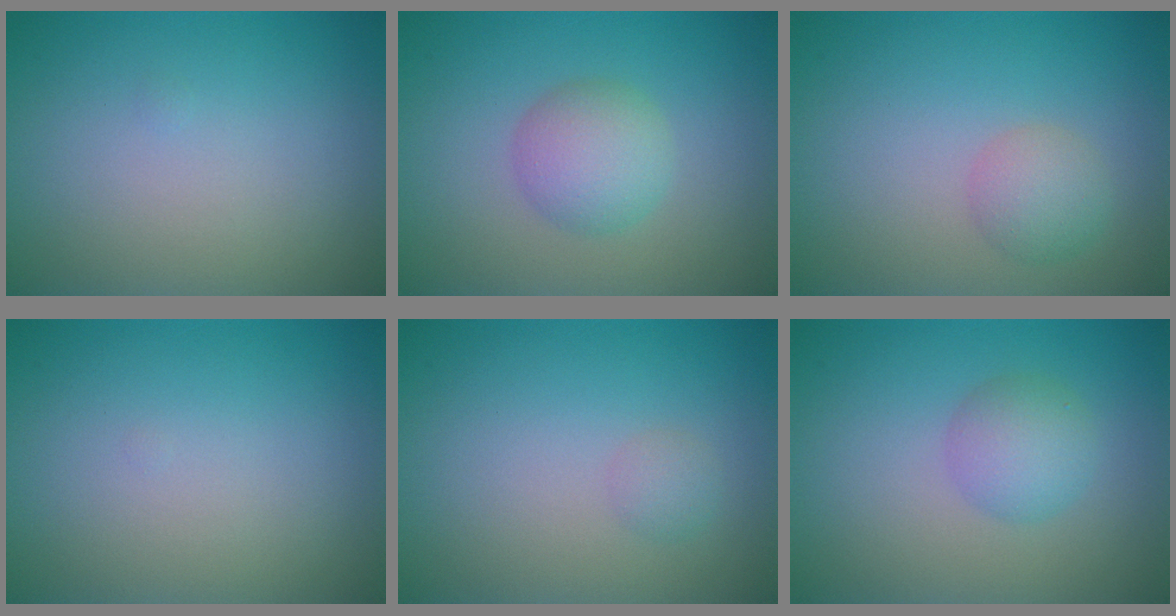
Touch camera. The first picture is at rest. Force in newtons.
{"total": 3.4, "press": 3.4, "slide": 0.1}
{"total": 2.1, "press": 2.1, "slide": 0.1}
{"total": 0.0}
{"total": 1.0, "press": 1.0, "slide": 0.0}
{"total": 2.7, "press": 2.7, "slide": 0.1}